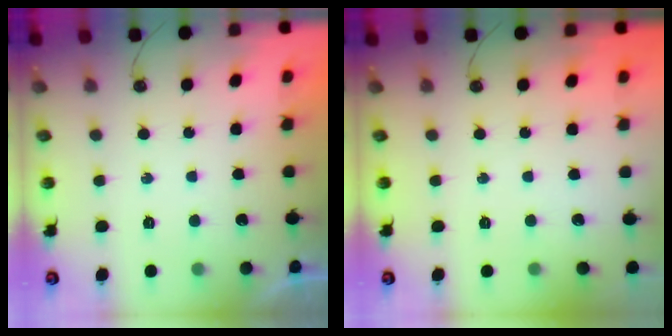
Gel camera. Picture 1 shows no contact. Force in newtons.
{"total": 0.0}